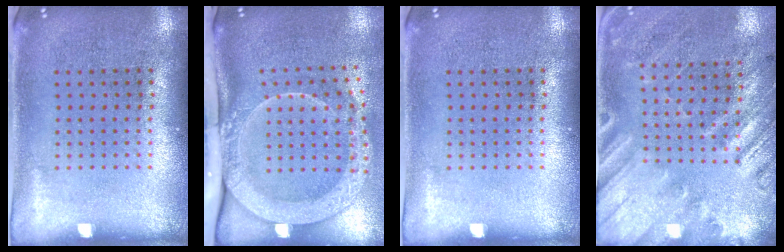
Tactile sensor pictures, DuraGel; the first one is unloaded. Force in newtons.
{"total": 3.0, "press": 2.1, "slide": 2.1}
{"total": 0.0}
{"total": 2.5, "press": 1.8, "slide": 1.7}